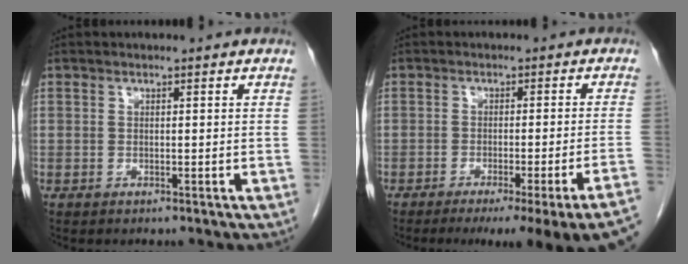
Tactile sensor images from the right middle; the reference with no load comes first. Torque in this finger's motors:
{"motor_torque": [1.10, -1.04, 0.25, 0.08]}